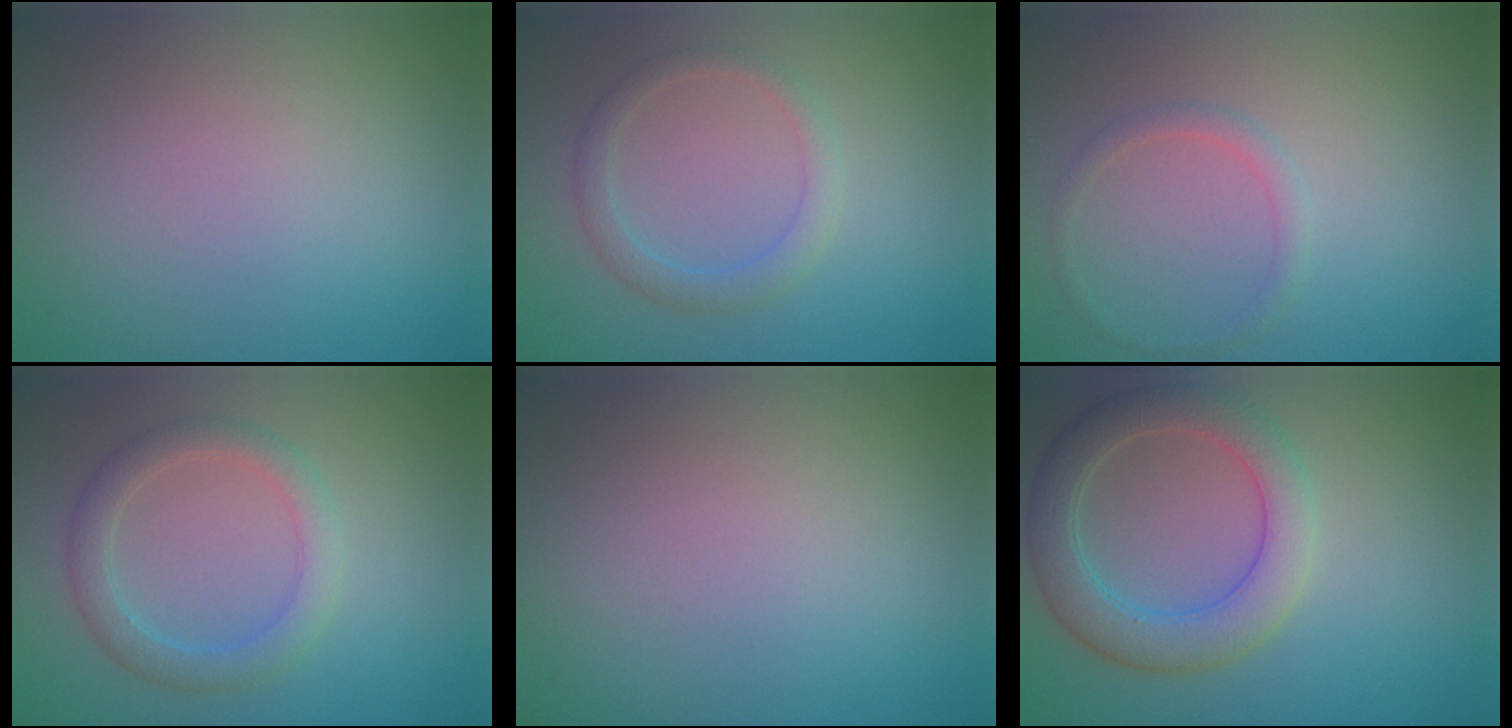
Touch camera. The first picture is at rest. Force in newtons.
{"total": 2.3, "press": 2.3, "slide": 0.1}
{"total": 1.3, "press": 1.3, "slide": 0.1}
{"total": 3.4, "press": 3.4, "slide": 0.0}
{"total": 0.0}
{"total": 5.4, "press": 5.4, "slide": 0.2}